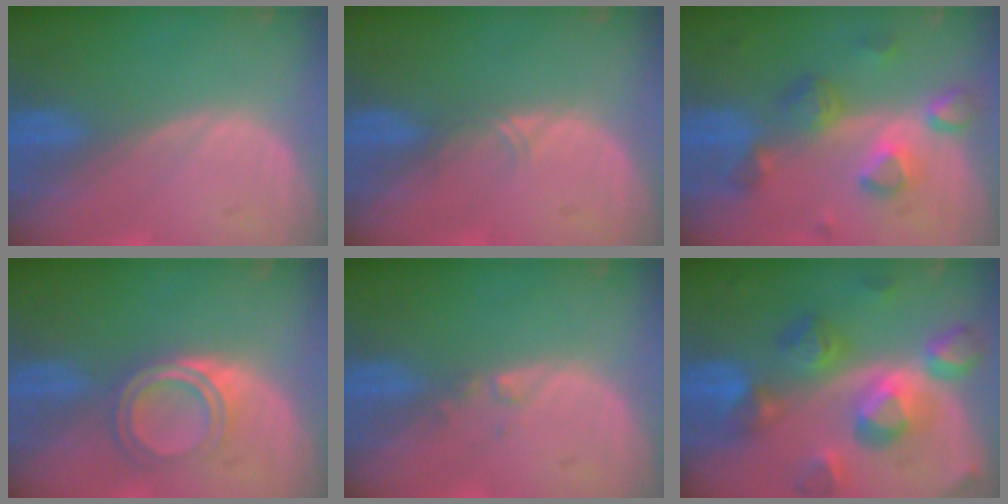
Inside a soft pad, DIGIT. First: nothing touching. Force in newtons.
{"total": 1.1, "press": 1.0, "slide": 0.6}
{"total": 7.7, "press": 6.9, "slide": 3.4}
{"total": 4.7, "press": 4.6, "slide": 0.7}
{"total": 0.9, "press": 0.9, "slide": 0.1}
{"total": 10.8, "press": 10.8, "slide": 0.8}